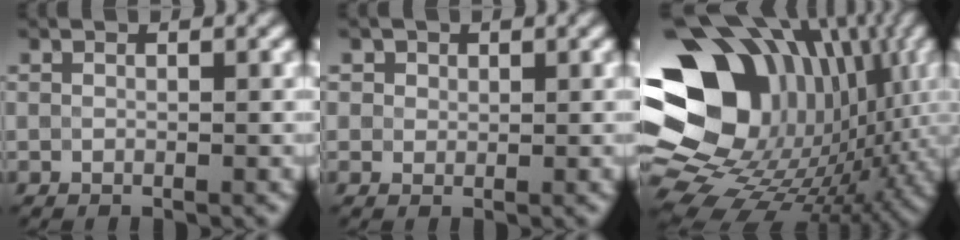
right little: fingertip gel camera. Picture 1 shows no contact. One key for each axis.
{"total": 1.3, "fx": 0.5, "fy": 1.2, "fz": -0.1, "tx": 0.028, "ty": 0.000, "tz": -0.001}
{"total": 18.9, "fx": 1.9, "fy": 14.7, "fz": 11.7, "tx": -0.198, "ty": -0.012, "tz": 0.058}